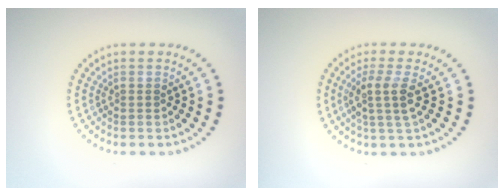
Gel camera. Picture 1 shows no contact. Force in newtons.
{"total": 2.7, "press": 2.2, "slide": 1.6}